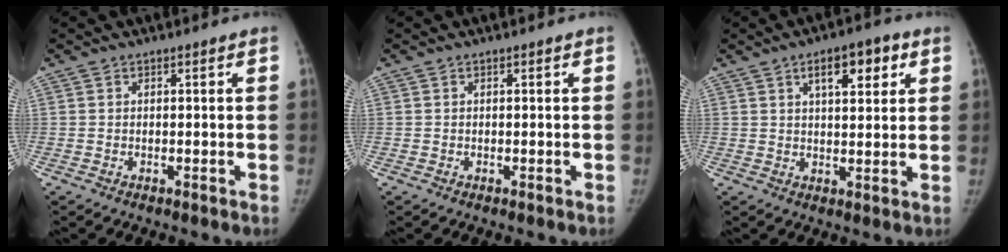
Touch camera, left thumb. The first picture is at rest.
{"total": 0.0}
{"total": 8.2, "force": [3.7, 3.4, 6.5], "torque": [-0.075, -0.007, 0.053]}